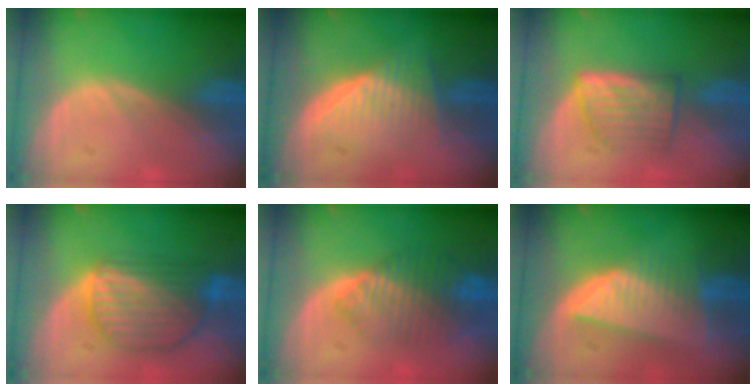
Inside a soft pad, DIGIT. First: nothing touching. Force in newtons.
{"total": 6.1, "press": 6.0, "slide": 1.0}
{"total": 5.6, "press": 5.6, "slide": 0.8}
{"total": 9.0, "press": 7.7, "slide": 4.7}
{"total": 8.4, "press": 7.3, "slide": 4.1}
{"total": 8.3, "press": 7.3, "slide": 3.9}